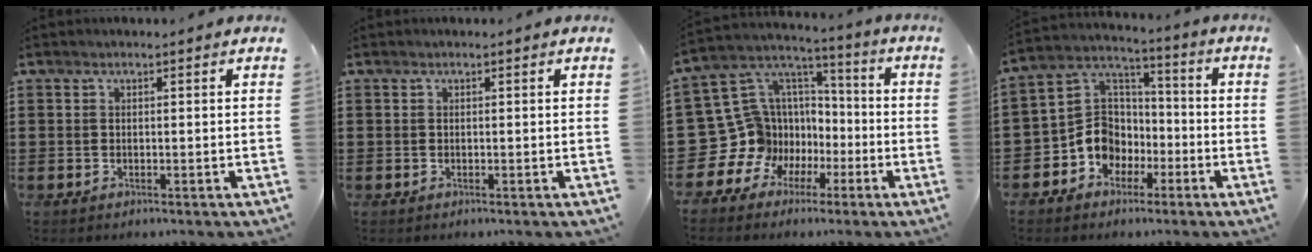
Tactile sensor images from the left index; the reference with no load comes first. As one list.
[{"total": 0.0}, {"total": 12.6, "force": [-4.2, 11.8, 1.2], "torque": [-0.093, -0.014, -0.046]}, {"total": 8.1, "force": [-3.2, 7.2, 1.7], "torque": [-0.082, 0.004, -0.068]}]